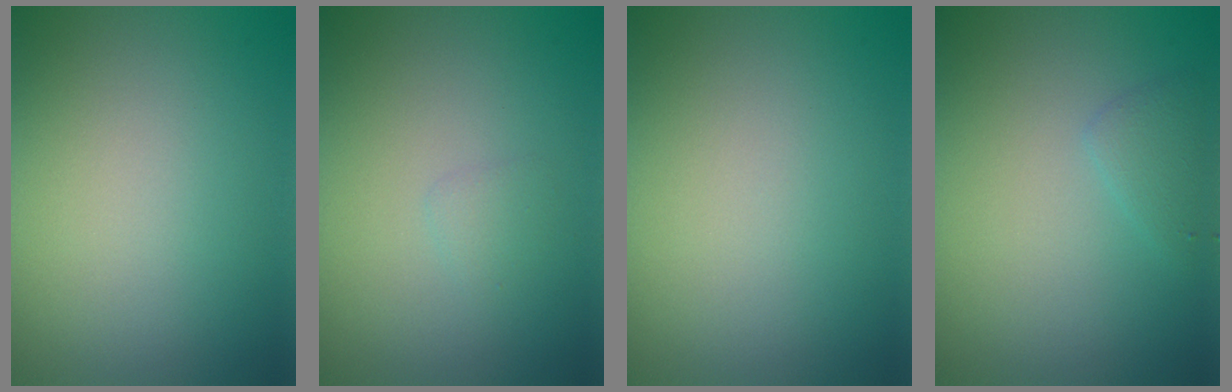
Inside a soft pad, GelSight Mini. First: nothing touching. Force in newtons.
{"total": 0.8, "press": 0.8, "slide": 0.0}
{"total": 0.0}
{"total": 1.4, "press": 1.4, "slide": 0.0}